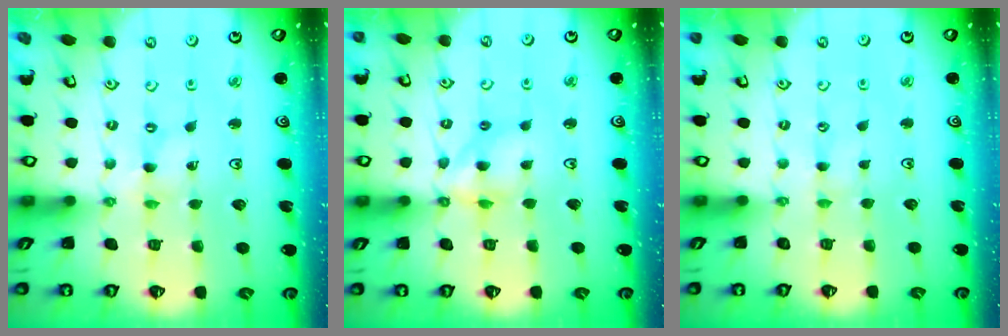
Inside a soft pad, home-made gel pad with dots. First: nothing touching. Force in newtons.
{"total": 10.0, "press": 10.0, "slide": 1.0}
{"total": 0.0}